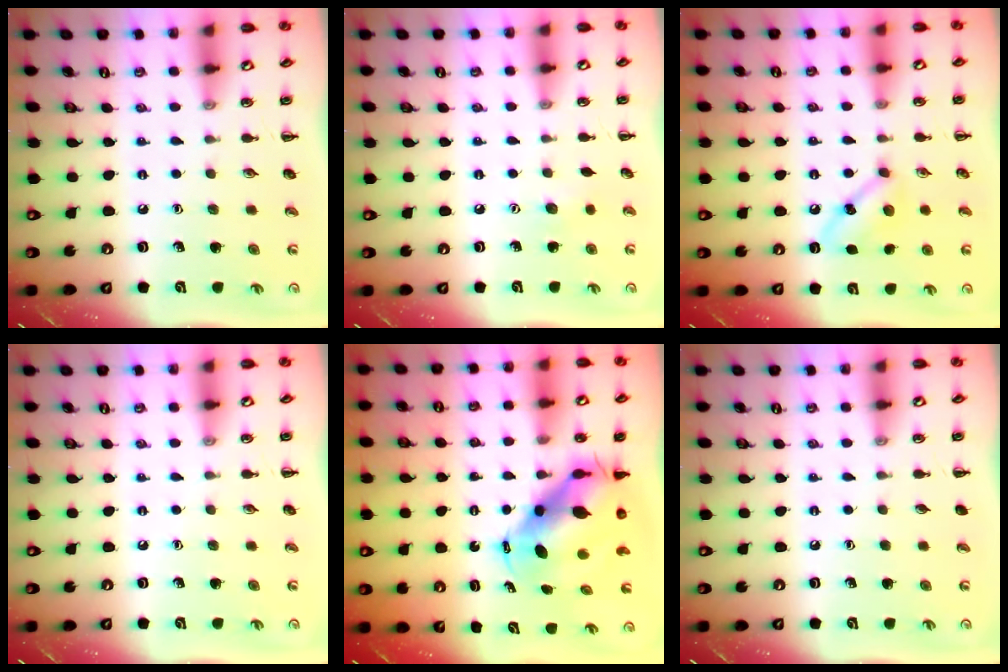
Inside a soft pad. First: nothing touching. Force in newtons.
{"total": 3.0, "press": 2.9, "slide": 0.6}
{"total": 7.2, "press": 7.0, "slide": 1.7}
{"total": 0.0}
{"total": 10.3, "press": 10.1, "slide": 2.1}
{"total": 0.0}